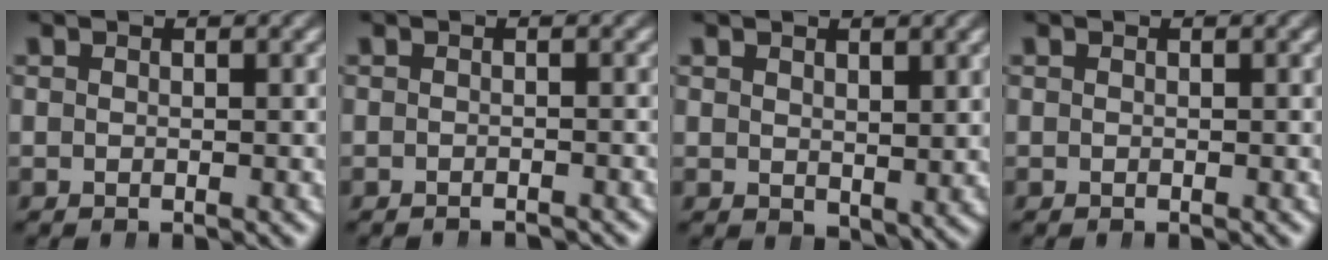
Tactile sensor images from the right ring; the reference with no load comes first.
{"total": 2.0, "force": [-2.0, 0.0, 0.0], "torque": [0.005, -0.006, -0.030]}
{"total": 1.6, "force": [0.8, 0.7, 1.2], "torque": [-0.005, -0.008, 0.025]}
{"total": 0.0}